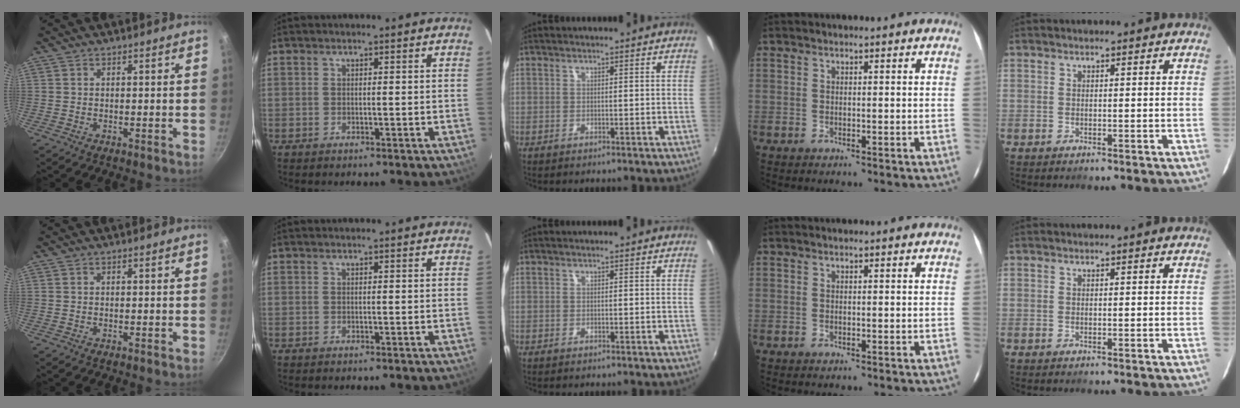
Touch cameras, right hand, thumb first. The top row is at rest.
{}